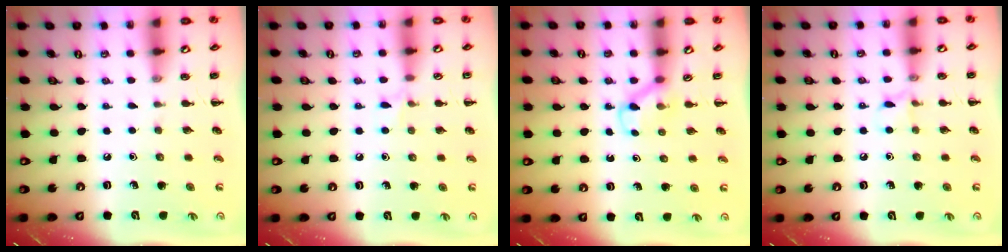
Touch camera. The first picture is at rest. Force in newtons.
{"total": 5.0, "press": 4.8, "slide": 1.4}
{"total": 3.7, "press": 3.5, "slide": 1.2}
{"total": 5.1, "press": 4.8, "slide": 1.7}